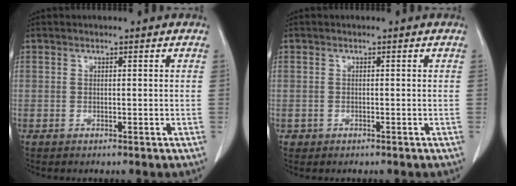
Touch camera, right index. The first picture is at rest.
{"total": 0.8, "force": [-0.4, 0.7, 0.0], "torque": [-0.006, 0.004, -0.005]}